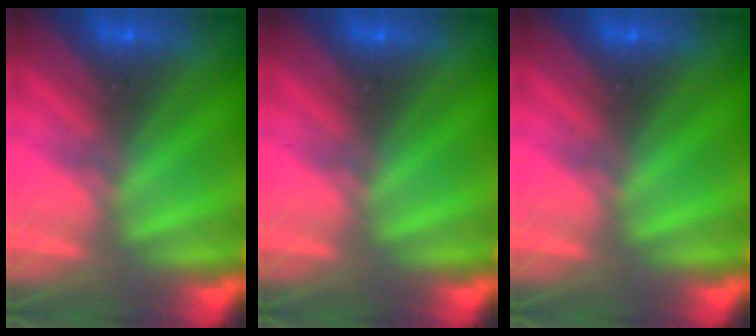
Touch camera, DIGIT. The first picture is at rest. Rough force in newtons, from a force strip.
{"total": 0.0}
{"total": 0.0}